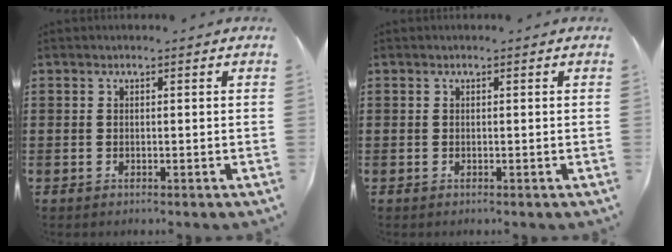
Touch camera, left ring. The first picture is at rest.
{"total": 0.0}